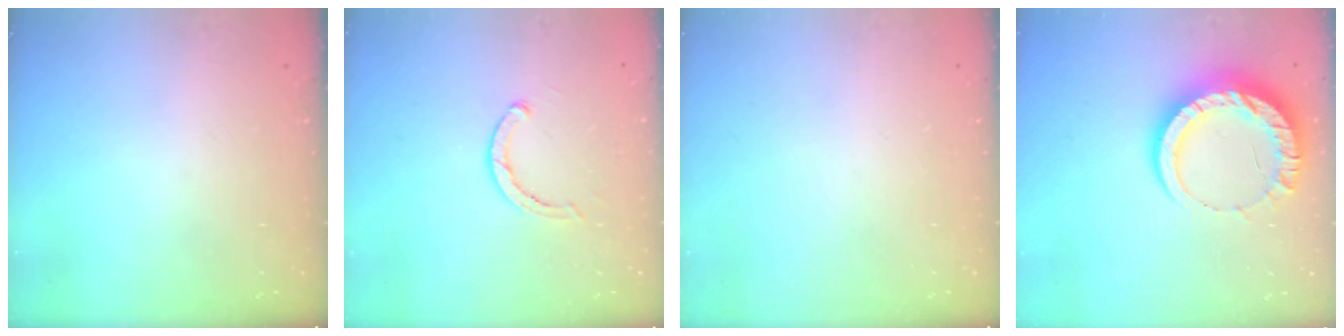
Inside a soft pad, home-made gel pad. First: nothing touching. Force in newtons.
{"total": 2.8, "press": 2.8, "slide": 0.2}
{"total": 0.0}
{"total": 14.8, "press": 14.8, "slide": 0.8}